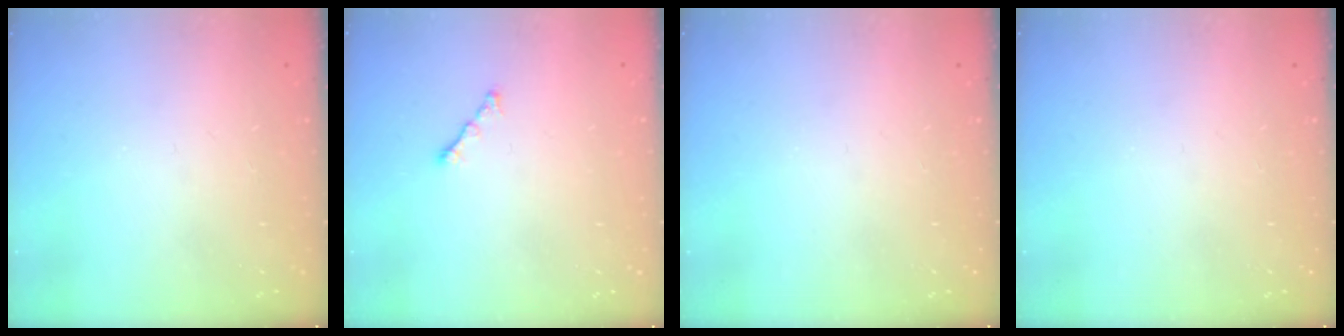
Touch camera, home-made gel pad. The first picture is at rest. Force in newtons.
{"total": 1.7, "press": 1.6, "slide": 0.6}
{"total": 0.0}
{"total": 0.0}